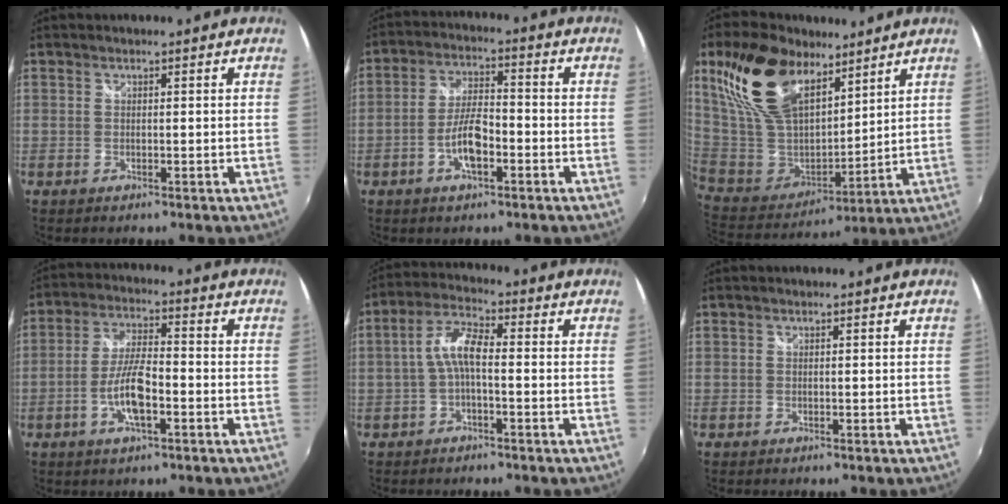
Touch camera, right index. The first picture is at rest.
{"total": 7.3, "force": [-3.0, 2.5, 6.2], "torque": [-0.125, 0.006, -0.053]}
{"total": 22.3, "force": [13.8, 12.1, 12.8], "torque": [-0.285, 0.043, 0.278]}
{"total": 8.6, "force": [-3.1, 2.4, 7.7], "torque": [-0.155, 0.002, -0.058]}
{"total": 5.8, "force": [-1.1, 1.8, 5.4], "torque": [-0.117, 0.017, -0.025]}
{"total": 0.0}